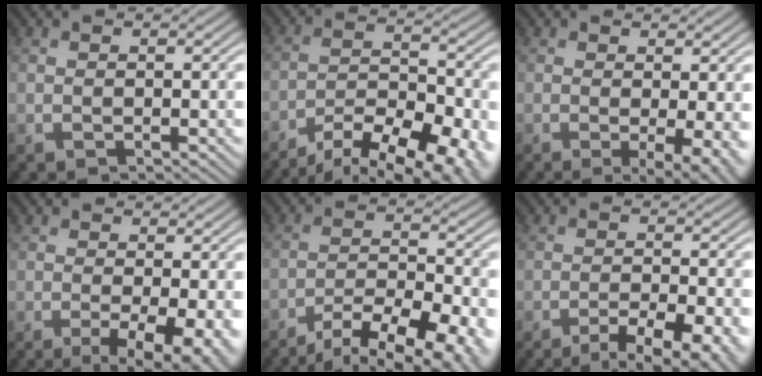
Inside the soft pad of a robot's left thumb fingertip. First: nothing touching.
{"total": 13.9, "force": [-10.7, 4.9, 7.6], "torque": [-0.131, -0.033, -0.152]}
{"total": 4.4, "force": [-0.4, 1.0, 4.3], "torque": [-0.068, -0.011, -0.005]}
{"total": 6.5, "force": [-1.9, 1.7, 5.9], "torque": [-0.092, -0.010, -0.025]}
{"total": 13.0, "force": [-9.7, 3.9, 7.8], "torque": [-0.140, -0.029, -0.133]}
{"total": 8.1, "force": [-5.7, 1.7, 5.5], "torque": [-0.089, -0.010, -0.074]}